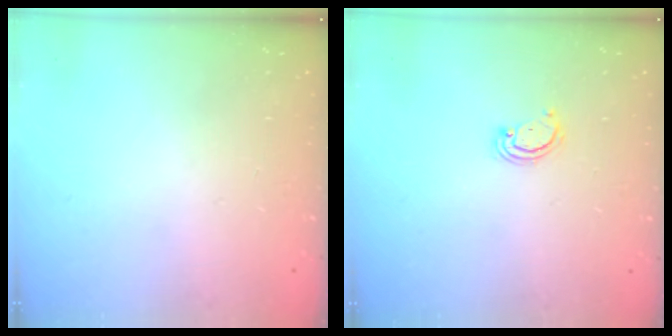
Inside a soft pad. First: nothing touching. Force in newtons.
{"total": 2.6, "press": 2.6, "slide": 0.3}